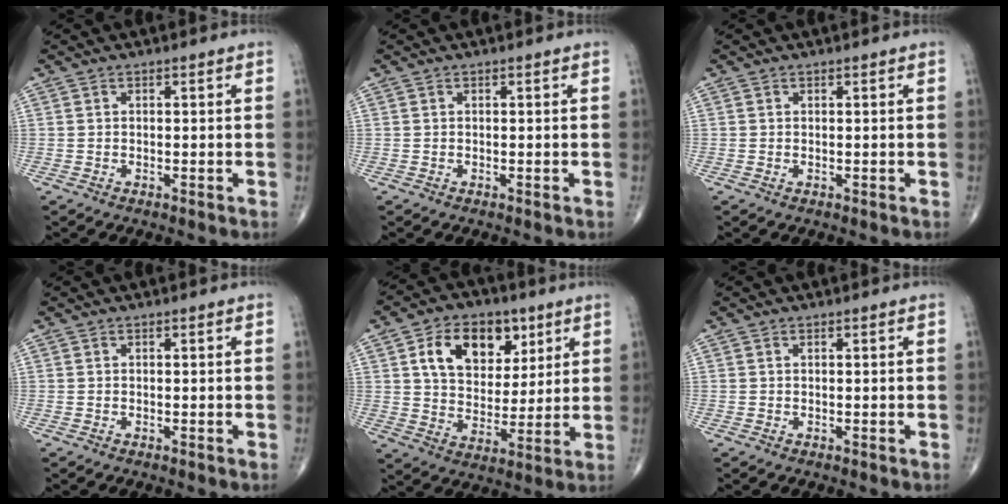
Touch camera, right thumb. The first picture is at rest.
{"total": 0.0}
{"total": 0.0}
{"total": 0.0}
{"total": 15.0, "force": [6.1, 10.2, 9.1], "torque": [-0.106, -0.017, 0.107]}
{"total": 0.0}